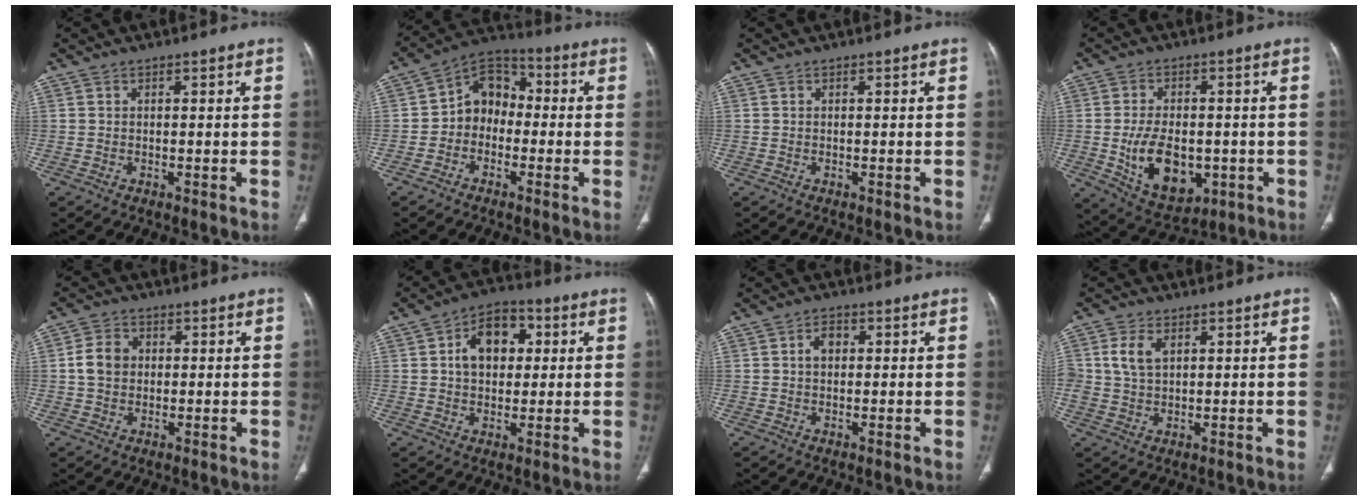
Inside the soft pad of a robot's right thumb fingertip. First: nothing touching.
{"total": 9.0, "force": [-1.3, 7.4, 5.0], "torque": [-0.043, 0.039, -0.046]}
{"total": 0.0}
{"total": 13.1, "force": [-2.5, 8.2, 9.9], "torque": [-0.144, -0.002, -0.021]}
{"total": 4.9, "force": [0.8, 4.2, 2.3], "torque": [-0.026, 0.002, 0.012]}
{"total": 10.7, "force": [2.2, 7.5, 7.4], "torque": [-0.084, 0.013, 0.029]}
{"total": 3.1, "force": [0.5, 2.2, 2.0], "torque": [-0.026, 0.010, 0.004]}
{"total": 5.2, "force": [1.6, 3.3, 3.6], "torque": [-0.071, 0.001, 0.033]}